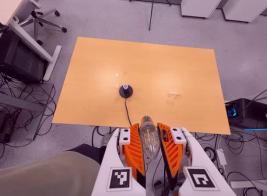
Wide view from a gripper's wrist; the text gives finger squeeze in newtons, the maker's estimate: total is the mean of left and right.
{"total": 21.5, "left": 24.2, "right": 18.8}